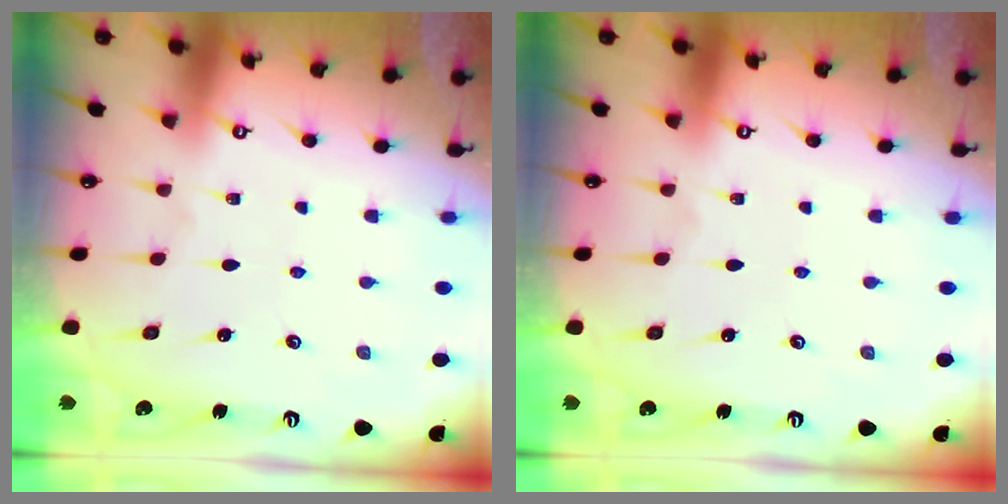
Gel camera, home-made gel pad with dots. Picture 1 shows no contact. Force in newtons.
{"total": 0.0}